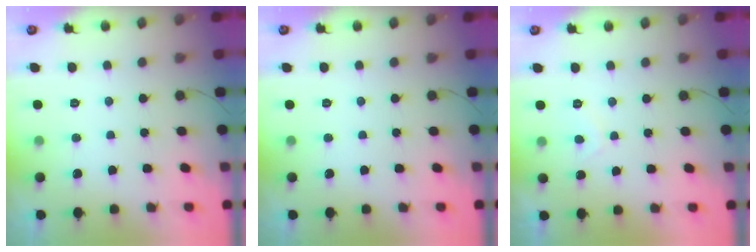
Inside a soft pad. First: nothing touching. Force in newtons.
{"total": 0.0}
{"total": 2.0, "press": 1.9, "slide": 0.6}